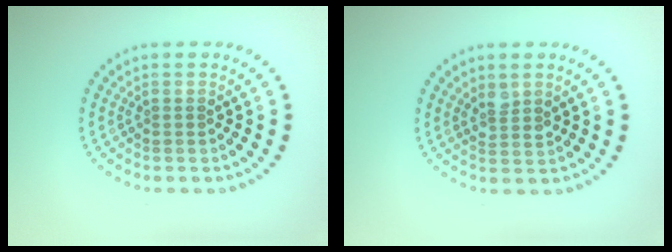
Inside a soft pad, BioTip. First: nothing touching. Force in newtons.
{"total": 1.7, "press": 1.5, "slide": 0.8}